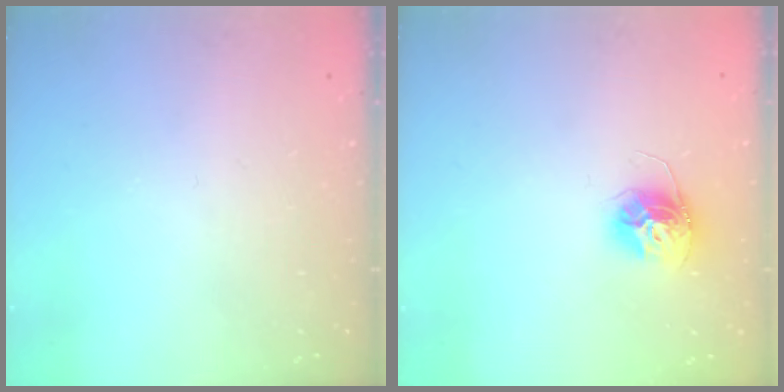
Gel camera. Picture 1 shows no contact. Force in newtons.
{"total": 11.9, "press": 11.9, "slide": 1.0}